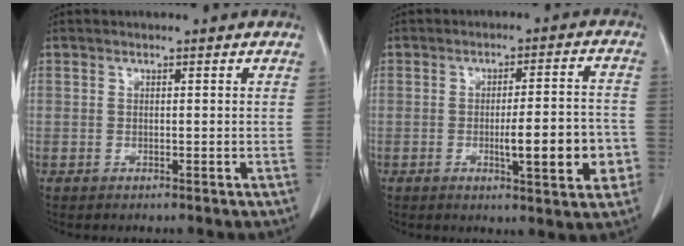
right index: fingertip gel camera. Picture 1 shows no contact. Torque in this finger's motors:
{"motor_torque": [0.61, -0.15, 0.26, 0.06]}